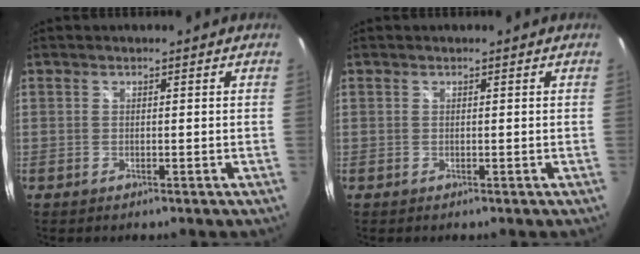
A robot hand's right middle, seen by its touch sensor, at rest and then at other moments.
{"total": 0.0}